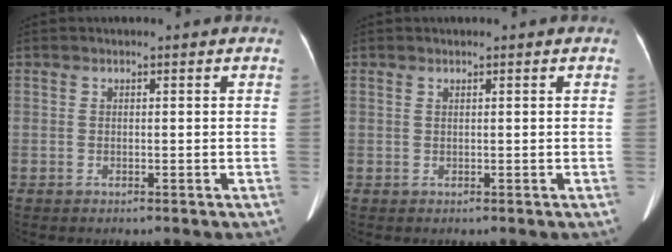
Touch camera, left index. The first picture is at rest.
{"total": 0.0}